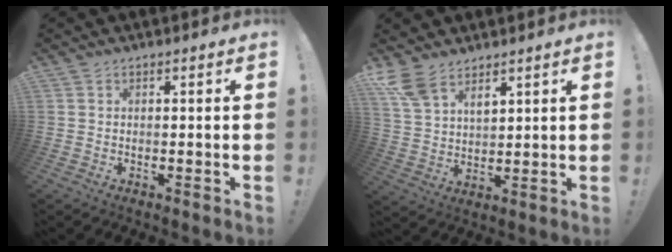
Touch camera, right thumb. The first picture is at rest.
{"total": 9.0, "force": [6.8, 4.7, 3.6], "torque": [-0.085, -0.034, 0.134]}